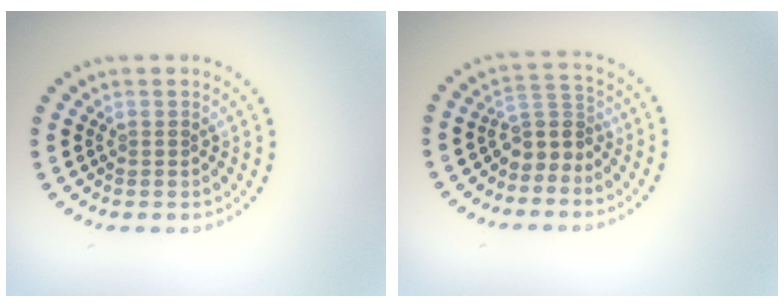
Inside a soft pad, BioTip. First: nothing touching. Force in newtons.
{"total": 2.9, "press": 2.1, "slide": 2.0}